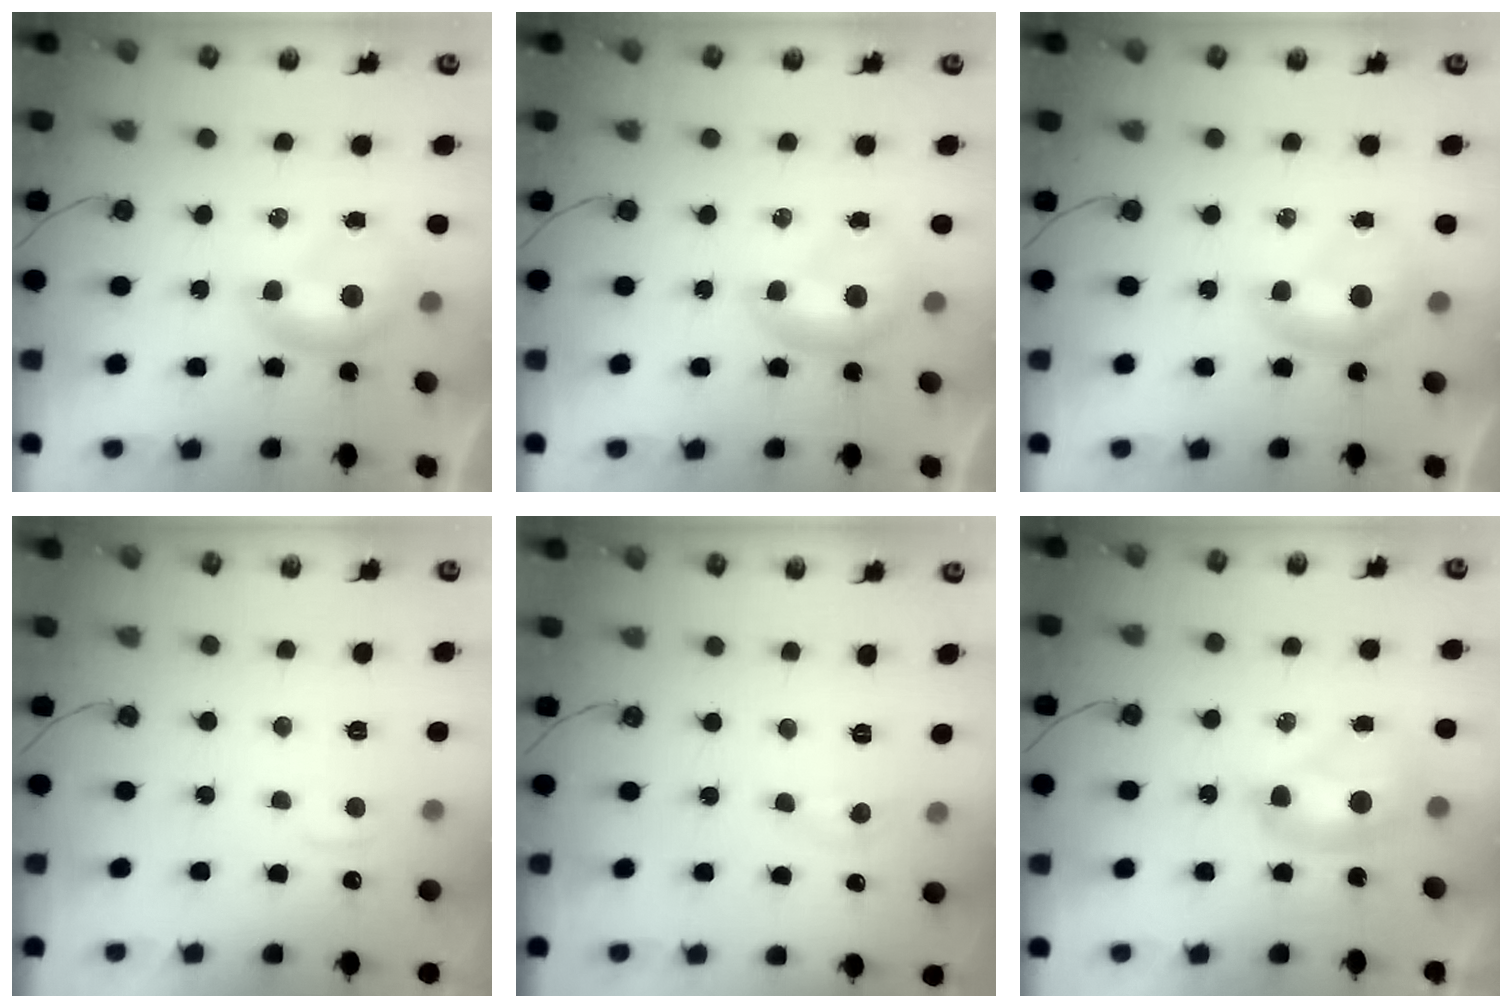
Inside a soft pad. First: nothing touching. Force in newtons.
{"total": 0.0}
{"total": 0.0}
{"total": 1.1, "press": 0.9, "slide": 0.6}
{"total": 0.7, "press": 0.6, "slide": 0.4}
{"total": 2.7, "press": 2.7, "slide": 0.1}